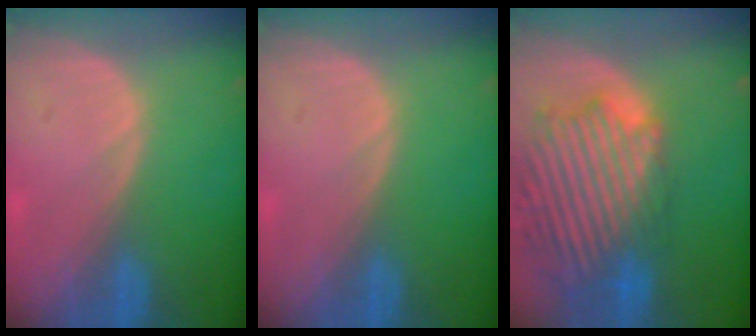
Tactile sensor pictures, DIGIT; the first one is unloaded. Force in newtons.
{"total": 0.0}
{"total": 14.3, "press": 12.4, "slide": 7.1}